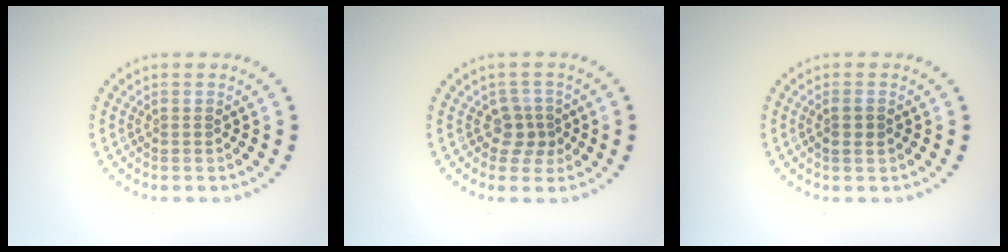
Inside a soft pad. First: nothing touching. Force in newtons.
{"total": 2.0, "press": 1.7, "slide": 1.2}
{"total": 1.3, "press": 1.3, "slide": 0.3}